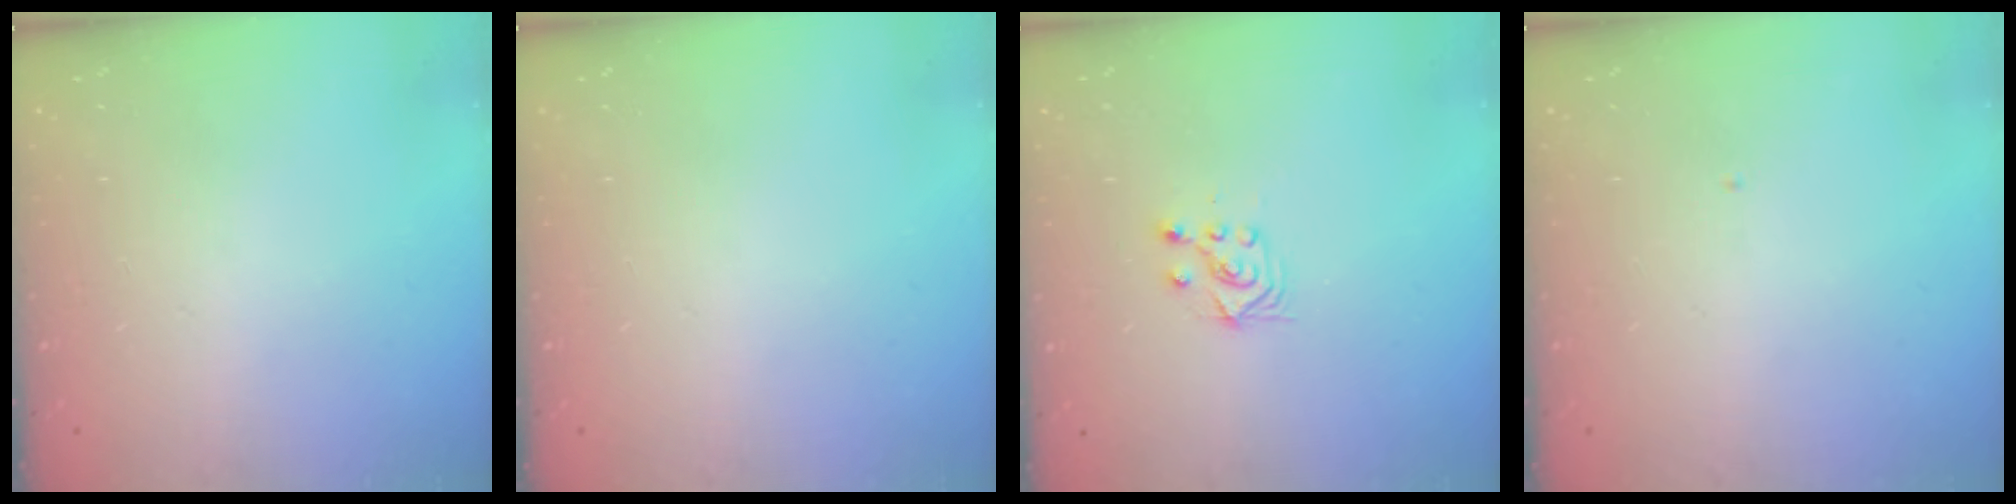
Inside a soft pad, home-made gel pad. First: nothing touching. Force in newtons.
{"total": 0.0}
{"total": 4.0, "press": 3.8, "slide": 1.1}
{"total": 0.0}